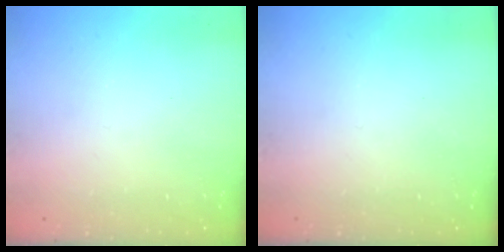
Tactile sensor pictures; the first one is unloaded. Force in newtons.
{"total": 0.0}